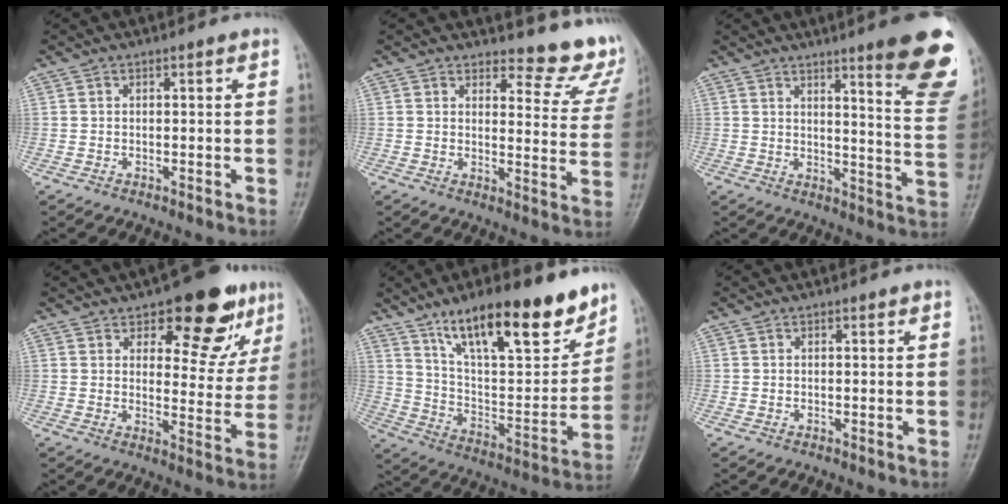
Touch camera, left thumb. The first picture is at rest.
{"total": 11.1, "force": [10.3, 3.6, 2.2], "torque": [0.012, -0.104, 0.096]}
{"total": 16.7, "force": [10.0, 2.5, 13.1], "torque": [-0.130, -0.066, 0.125]}
{"total": 14.2, "force": [8.5, 6.8, 9.1], "torque": [-0.057, -0.043, 0.114]}
{"total": 22.7, "force": [14.9, 7.7, 15.3], "torque": [-0.196, -0.059, 0.251]}
{"total": 0.0}